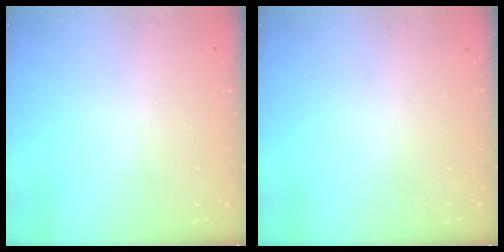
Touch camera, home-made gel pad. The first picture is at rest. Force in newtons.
{"total": 0.0}